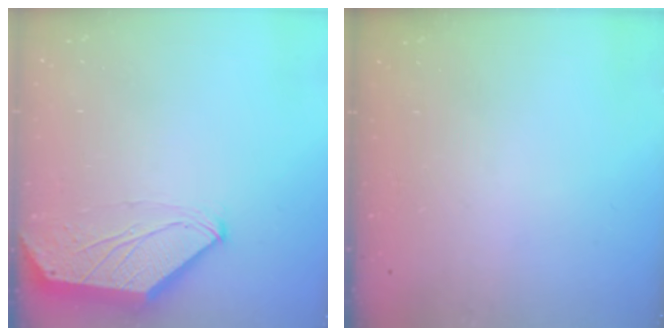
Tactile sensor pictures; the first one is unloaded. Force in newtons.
{"total": 0.0}